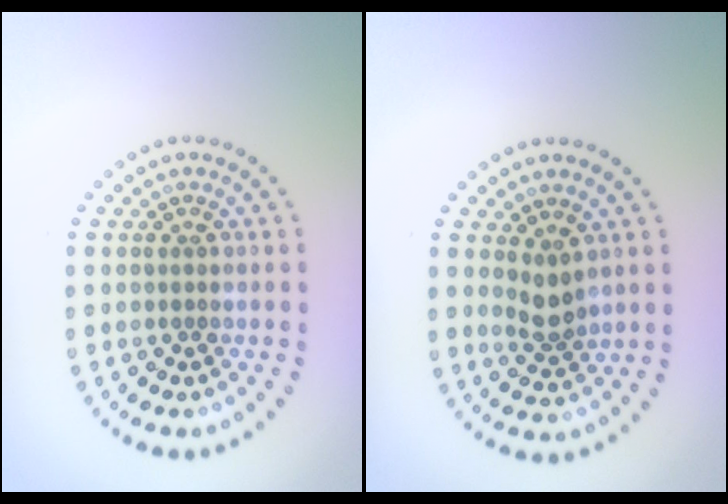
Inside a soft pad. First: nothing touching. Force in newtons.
{"total": 1.7, "press": 1.4, "slide": 0.9}